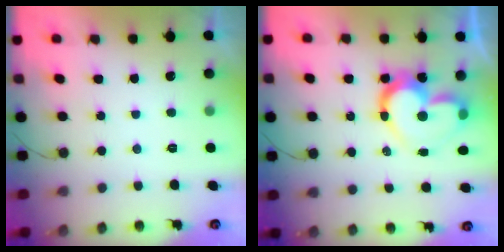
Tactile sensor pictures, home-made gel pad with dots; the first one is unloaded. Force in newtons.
{"total": 14.6, "press": 14.6, "slide": 1.3}